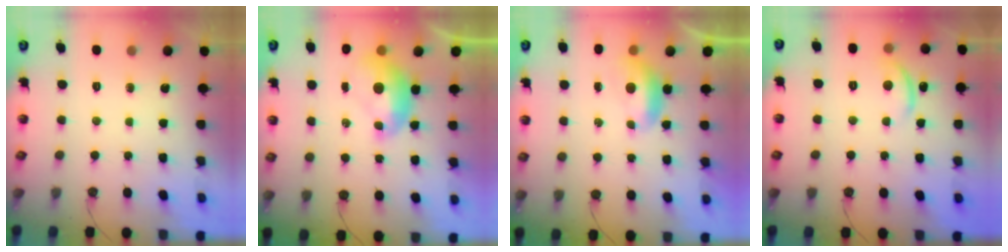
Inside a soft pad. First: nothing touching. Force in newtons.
{"total": 1.5, "press": 1.4, "slide": 0.3}
{"total": 0.9, "press": 0.8, "slide": 0.5}
{"total": 3.5, "press": 3.4, "slide": 0.4}